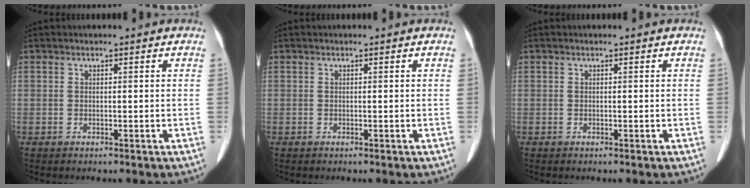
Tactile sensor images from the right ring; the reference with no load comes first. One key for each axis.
{"total": 0.0}
{"total": 0.0}